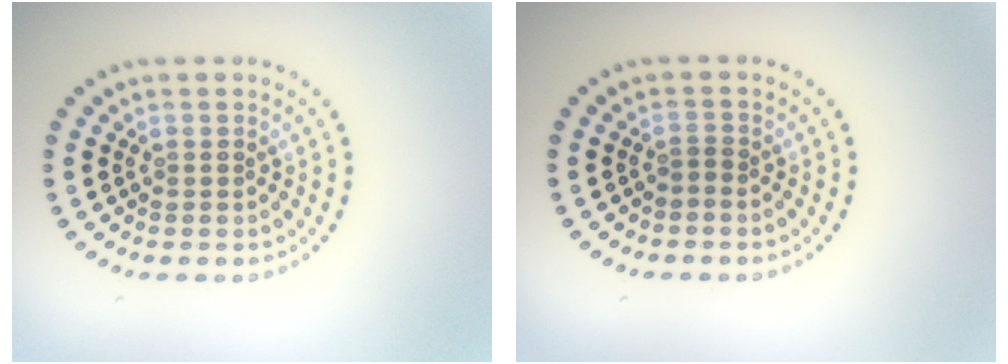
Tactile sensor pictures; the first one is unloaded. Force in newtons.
{"total": 0.6, "press": 0.3, "slide": 0.6}